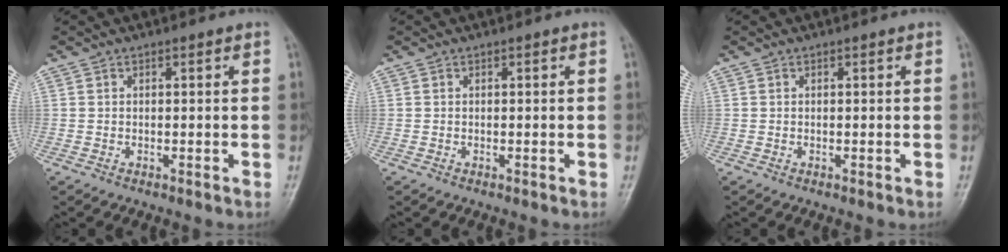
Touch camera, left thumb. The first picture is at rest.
{"total": 0.0}
{"total": 0.0}